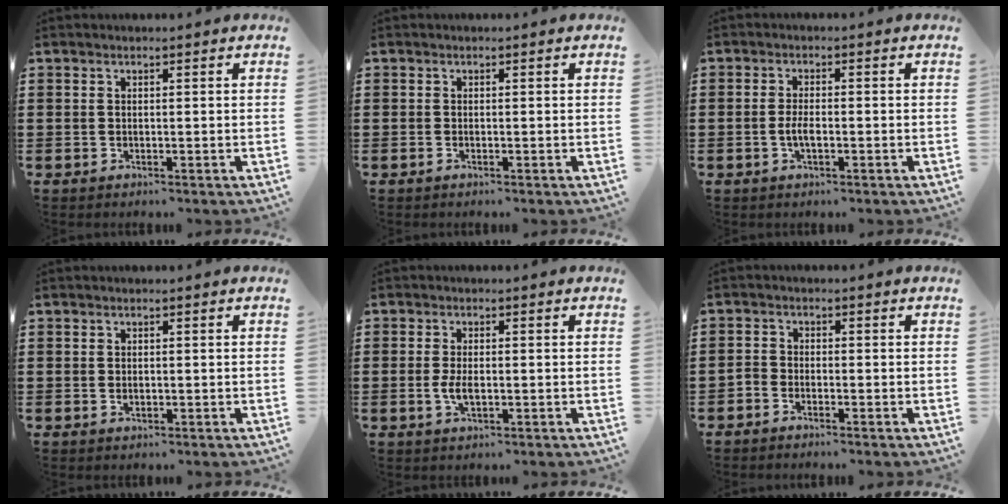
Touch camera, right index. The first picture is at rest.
{"total": 0.0}
{"total": 2.7, "force": [-0.7, 0.8, 2.5], "torque": [-0.053, -0.001, -0.016]}
{"total": 0.7, "force": [-0.1, 0.3, 0.6], "torque": [-0.015, -0.004, -0.001]}
{"total": 3.1, "force": [-0.5, 1.2, 2.8], "torque": [-0.061, -0.007, -0.009]}
{"total": 1.6, "force": [-1.5, 0.4, 0.2], "torque": [-0.008, 0.003, -0.031]}